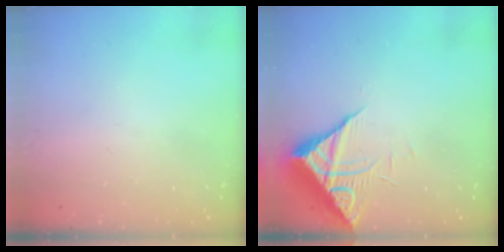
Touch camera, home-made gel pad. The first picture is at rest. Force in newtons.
{"total": 8.5, "press": 8.4, "slide": 0.8}